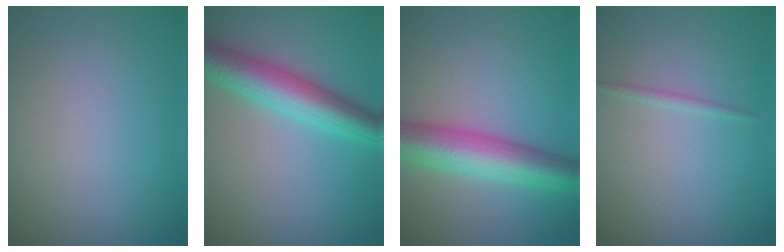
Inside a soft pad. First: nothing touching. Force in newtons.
{"total": 6.3, "press": 6.3, "slide": 0.1}
{"total": 7.3, "press": 7.3, "slide": 0.1}
{"total": 0.7, "press": 0.7, "slide": 0.0}